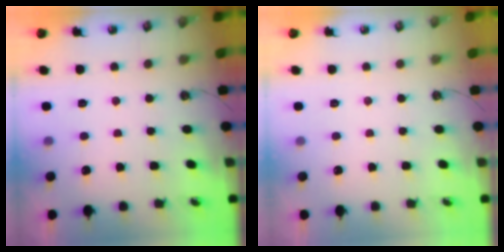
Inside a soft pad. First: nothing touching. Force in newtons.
{"total": 0.0}